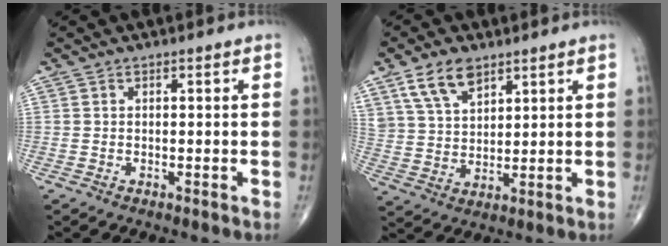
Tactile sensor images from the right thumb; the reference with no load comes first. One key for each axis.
{"total": 8.8, "fx": 5.5, "fy": 4.7, "fz": 4.9, "tx": -0.081, "ty": -0.021, "tz": 0.113}